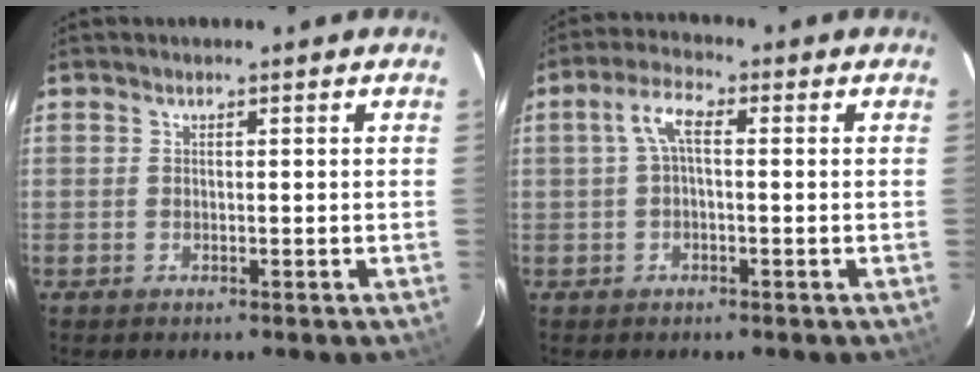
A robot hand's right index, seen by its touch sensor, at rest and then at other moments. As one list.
[{"total": 4.3, "force": [0.3, 1.7, 4.0], "torque": [-0.084, 0.016, 0.006]}]